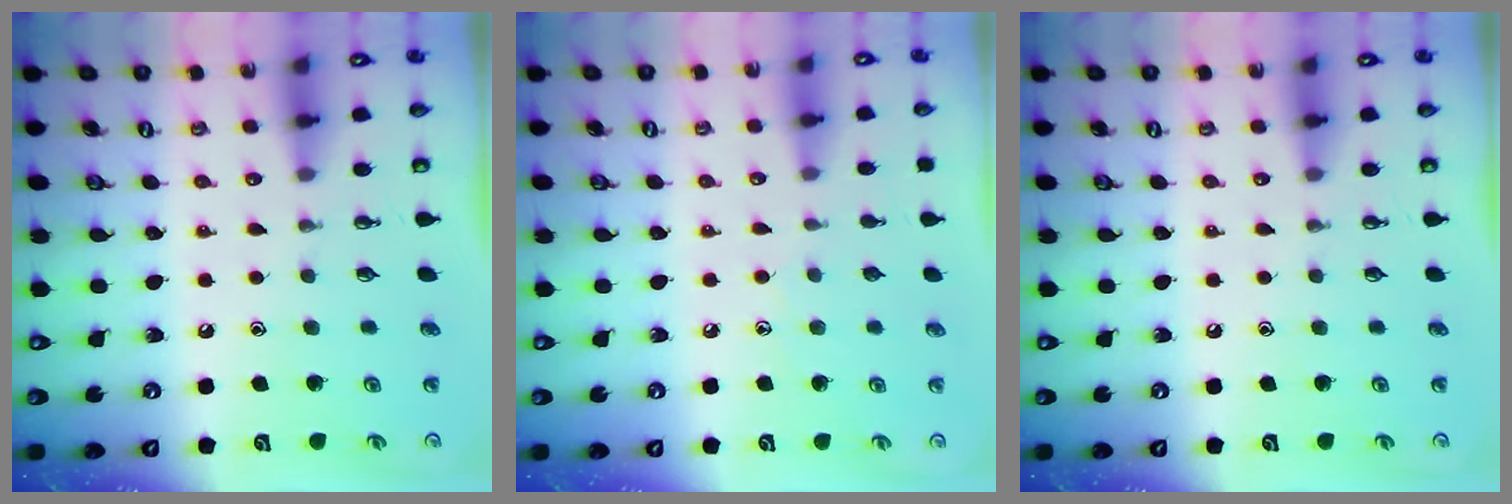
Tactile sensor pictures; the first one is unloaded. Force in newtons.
{"total": 4.7, "press": 4.6, "slide": 0.6}
{"total": 0.0}